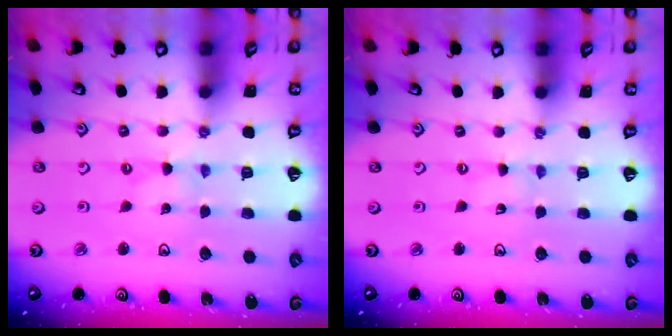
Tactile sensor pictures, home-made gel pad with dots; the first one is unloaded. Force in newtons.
{"total": 0.6, "press": 0.6, "slide": 0.1}